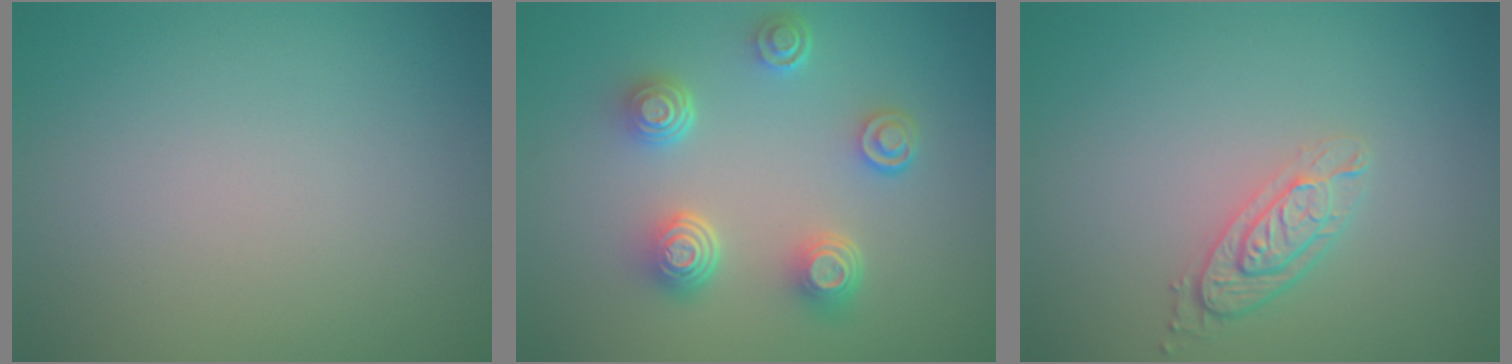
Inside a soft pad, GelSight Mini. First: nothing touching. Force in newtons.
{"total": 4.6, "press": 3.5, "slide": 3.0}
{"total": 2.8, "press": 2.2, "slide": 1.7}